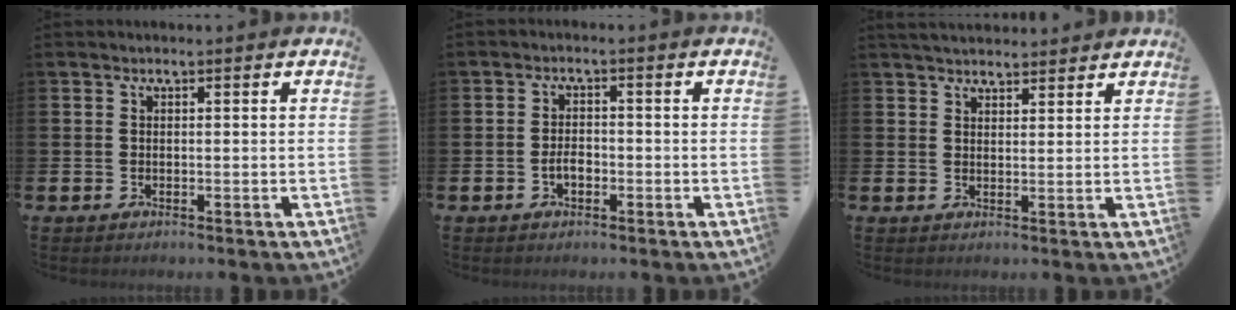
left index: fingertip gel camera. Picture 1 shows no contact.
{"total": 2.2, "force": [-0.7, 1.3, 1.7], "torque": [-0.022, 0.000, -0.017]}
{"total": 3.3, "force": [3.3, 0.7, 0.3], "torque": [-0.010, -0.010, 0.060]}